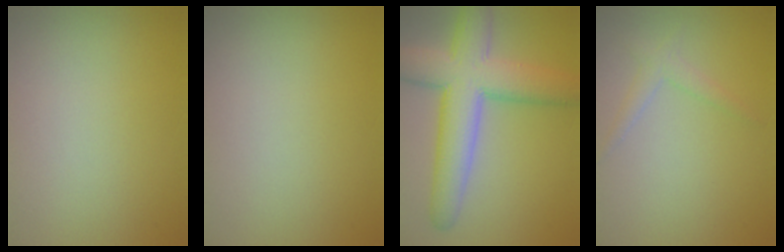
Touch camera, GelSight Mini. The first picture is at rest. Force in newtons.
{"total": 0.0}
{"total": 8.7, "press": 8.7, "slide": 0.5}
{"total": 1.3, "press": 1.3, "slide": 0.1}